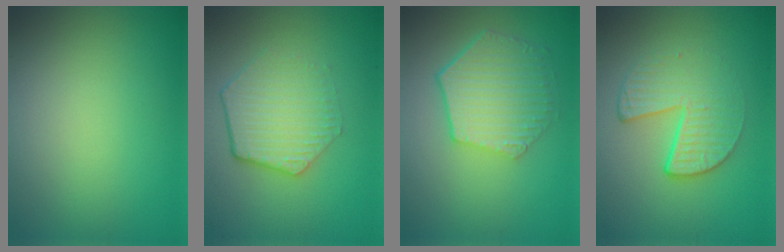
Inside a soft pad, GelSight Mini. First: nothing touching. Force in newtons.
{"total": 4.5, "press": 3.3, "slide": 3.0}
{"total": 6.0, "press": 4.4, "slide": 4.0}
{"total": 4.7, "press": 3.0, "slide": 3.6}